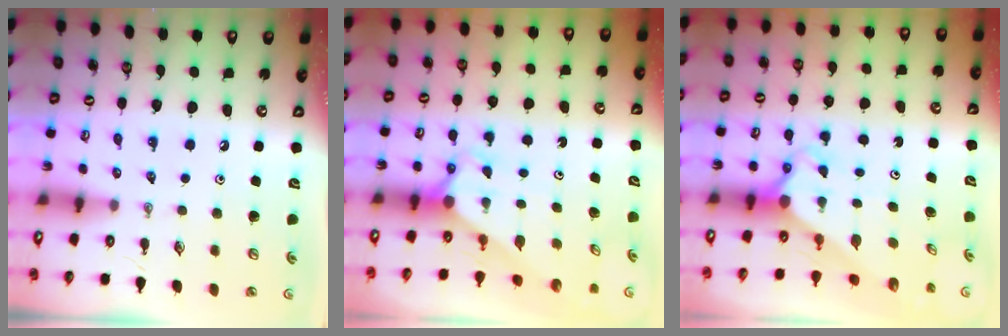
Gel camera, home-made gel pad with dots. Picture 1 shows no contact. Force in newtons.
{"total": 2.6, "press": 2.6, "slide": 0.0}
{"total": 2.9, "press": 2.9, "slide": 0.2}